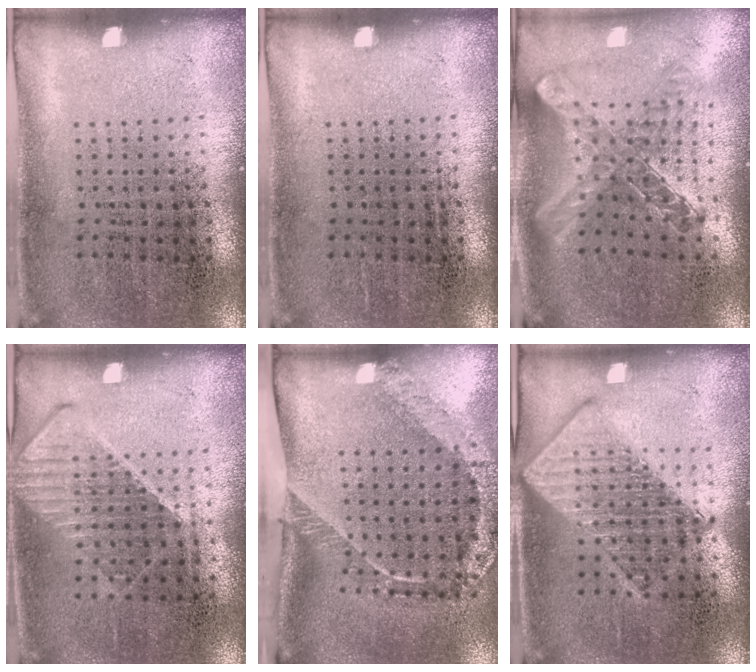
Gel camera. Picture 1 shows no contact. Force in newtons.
{"total": 0.0}
{"total": 1.2, "press": 1.1, "slide": 0.5}
{"total": 1.1, "press": 1.1, "slide": 0.4}
{"total": 2.5, "press": 1.6, "slide": 1.8}
{"total": 2.7, "press": 2.7, "slide": 0.3}